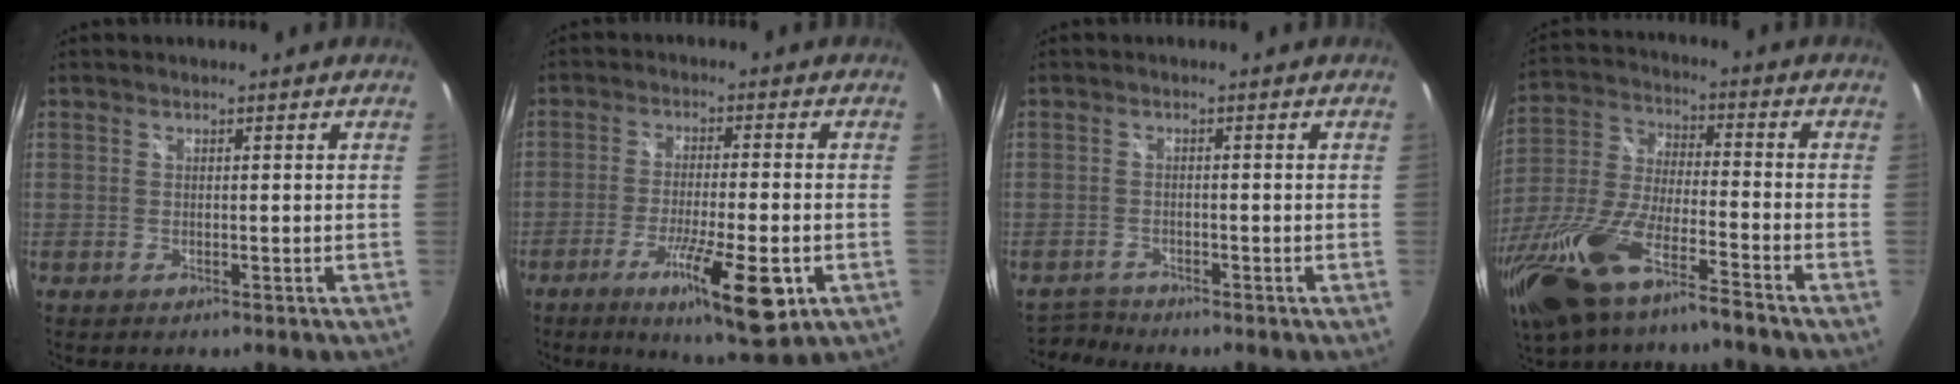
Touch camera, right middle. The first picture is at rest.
{"total": 12.9, "force": [-5.6, 1.9, 11.5], "torque": [-0.211, -0.038, -0.086]}
{"total": 2.1, "force": [-2.0, 0.4, -0.4], "torque": [0.001, 0.000, -0.041]}
{"total": 19.7, "force": [-13.2, 4.3, 14.0], "torque": [-0.306, -0.040, -0.254]}